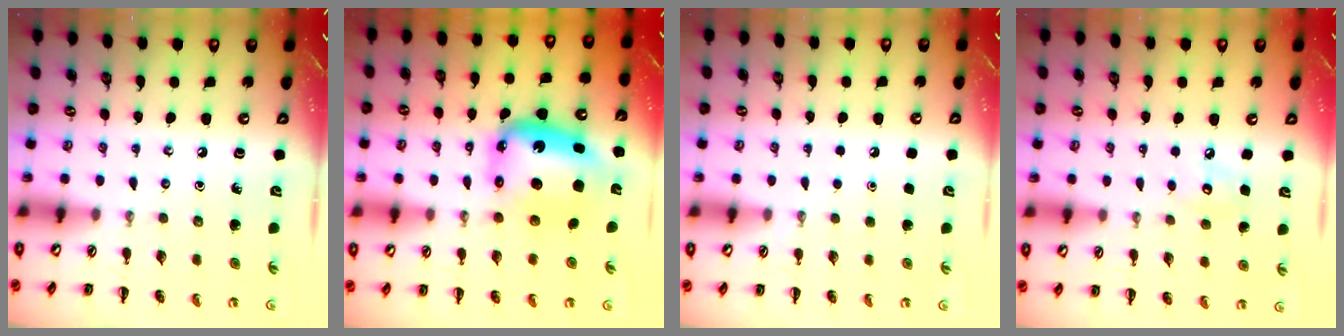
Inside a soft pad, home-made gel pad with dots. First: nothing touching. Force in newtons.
{"total": 10.3, "press": 9.9, "slide": 3.0}
{"total": 1.6, "press": 1.6, "slide": 0.1}
{"total": 5.2, "press": 5.1, "slide": 1.3}